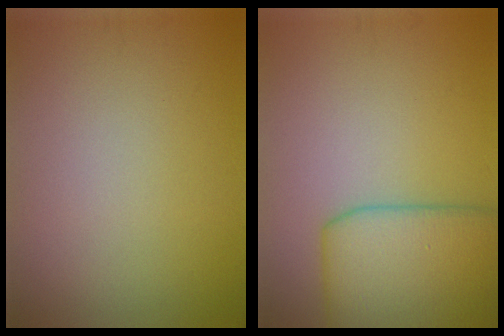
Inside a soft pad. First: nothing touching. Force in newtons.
{"total": 7.8, "press": 7.8, "slide": 0.3}